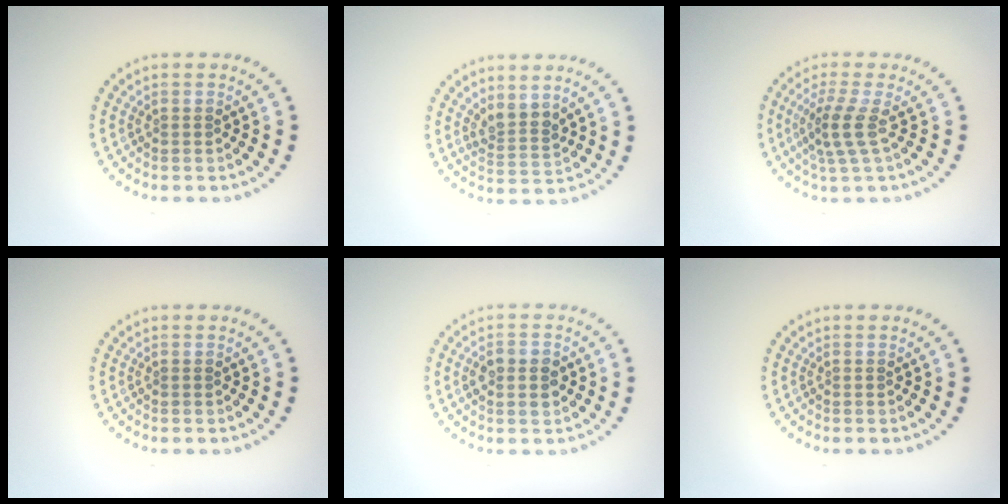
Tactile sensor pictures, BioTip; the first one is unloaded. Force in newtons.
{"total": 2.3, "press": 1.9, "slide": 1.4}
{"total": 2.8, "press": 2.3, "slide": 1.6}
{"total": 0.0}
{"total": 2.7, "press": 2.7, "slide": 0.2}
{"total": 0.0}